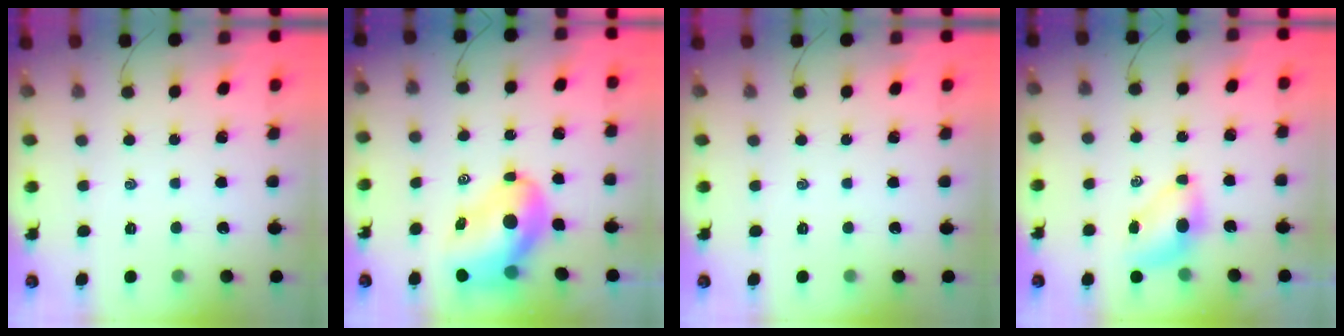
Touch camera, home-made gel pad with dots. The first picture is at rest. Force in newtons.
{"total": 10.8, "press": 10.3, "slide": 3.1}
{"total": 0.0}
{"total": 5.5, "press": 5.4, "slide": 0.5}